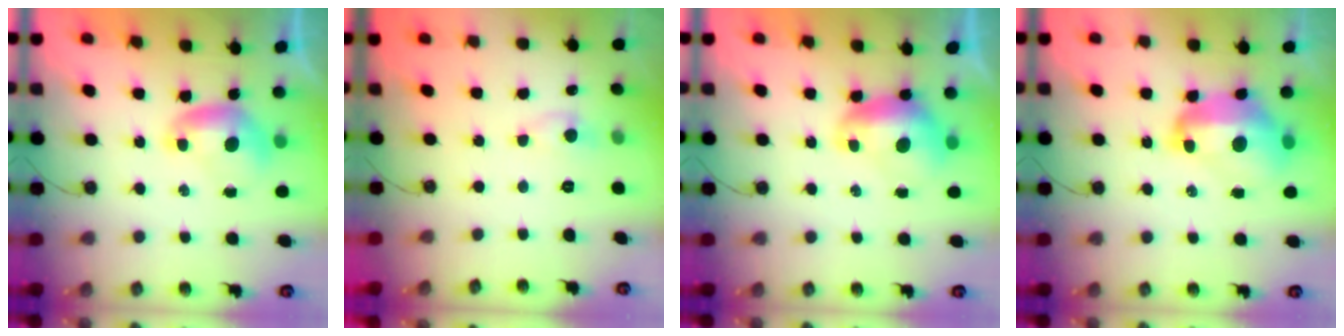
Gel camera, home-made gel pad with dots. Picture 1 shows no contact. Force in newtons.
{"total": 0.9, "press": 0.7, "slide": 0.5}
{"total": 1.6, "press": 1.6, "slide": 0.4}
{"total": 9.5, "press": 9.4, "slide": 1.3}